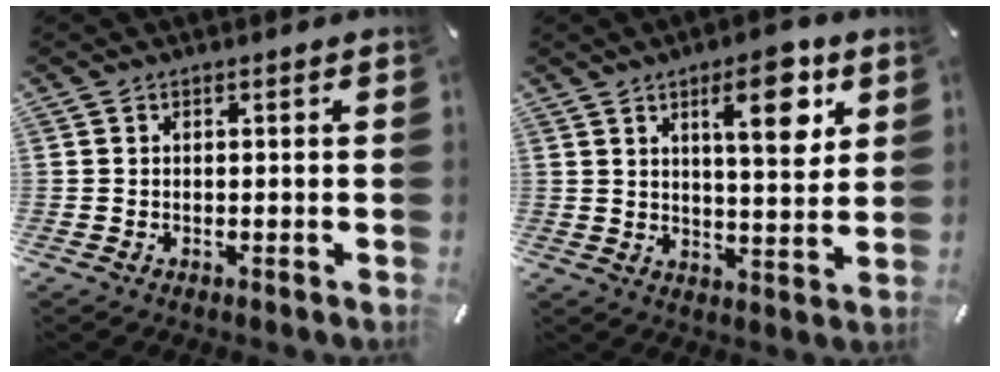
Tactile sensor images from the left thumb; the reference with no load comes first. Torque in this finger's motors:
{"motor_torque": [1.44, 1.41, 1.02, -1.22, 0.35]}